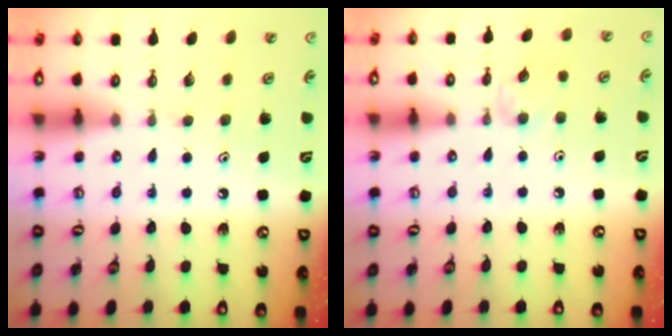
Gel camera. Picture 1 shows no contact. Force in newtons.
{"total": 4.1, "press": 4.1, "slide": 0.5}